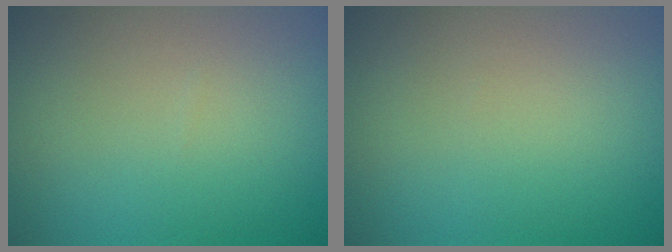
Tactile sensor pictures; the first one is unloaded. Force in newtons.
{"total": 0.0}